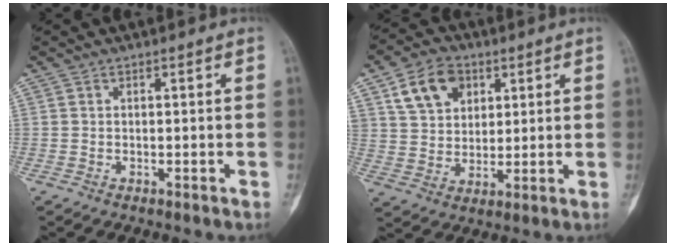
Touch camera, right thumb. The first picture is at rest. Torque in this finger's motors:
{"motor_torque": [-1.24, 1.71, 0.14, 0.15, 0.11]}